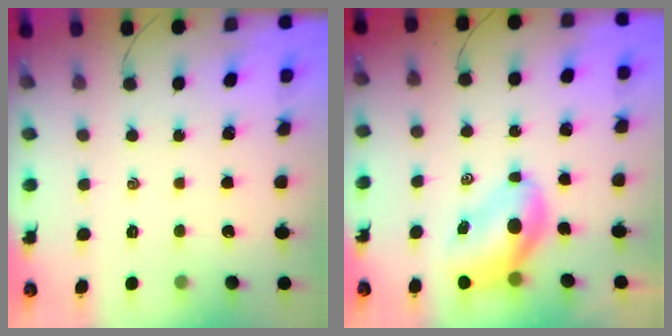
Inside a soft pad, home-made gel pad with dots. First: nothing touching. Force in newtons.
{"total": 7.9, "press": 7.6, "slide": 2.4}